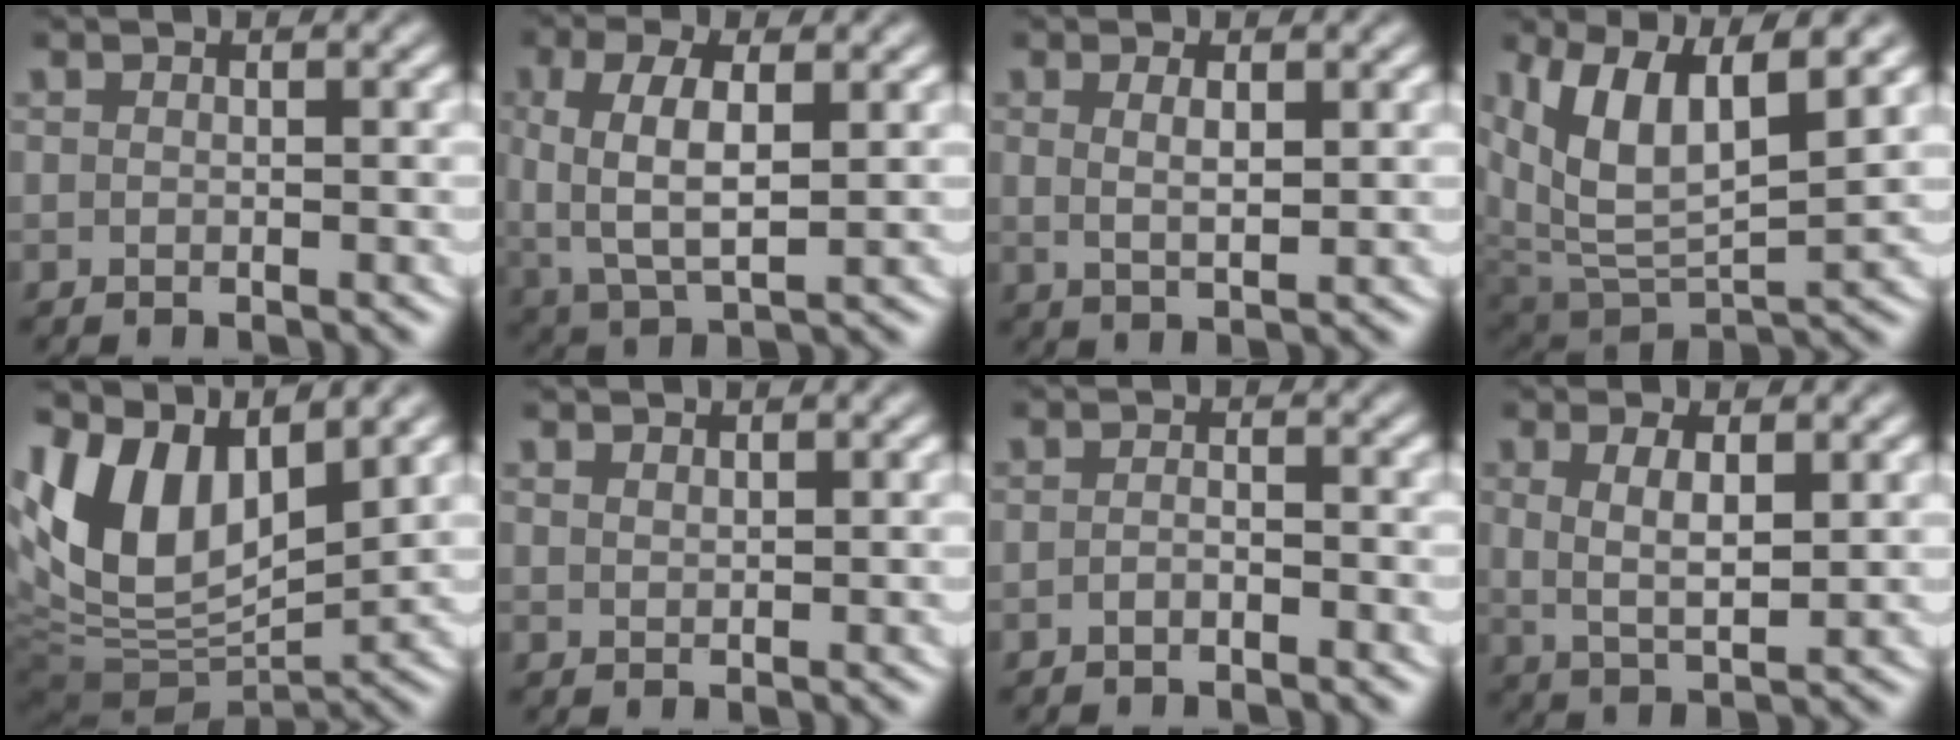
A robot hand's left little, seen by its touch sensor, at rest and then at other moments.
{"total": 5.5, "force": [0.2, 2.9, 4.6], "torque": [-0.104, -0.014, 0.016]}
{"total": 2.5, "force": [0.6, 0.8, 2.3], "torque": [-0.038, -0.009, 0.019]}
{"total": 8.6, "force": [2.1, 5.2, 6.4], "torque": [-0.146, -0.016, 0.046]}
{"total": 14.5, "force": [1.4, 10.4, 10.0], "torque": [-0.204, -0.025, 0.033]}
{"total": 0.7, "force": [0.7, -0.1, 0.1], "torque": [0.001, -0.006, 0.022]}
{"total": 1.3, "force": [-1.2, 0.2, 0.4], "torque": [-0.004, -0.001, -0.024]}
{"total": 4.0, "force": [0.7, 1.6, 3.6], "torque": [-0.064, -0.012, 0.020]}